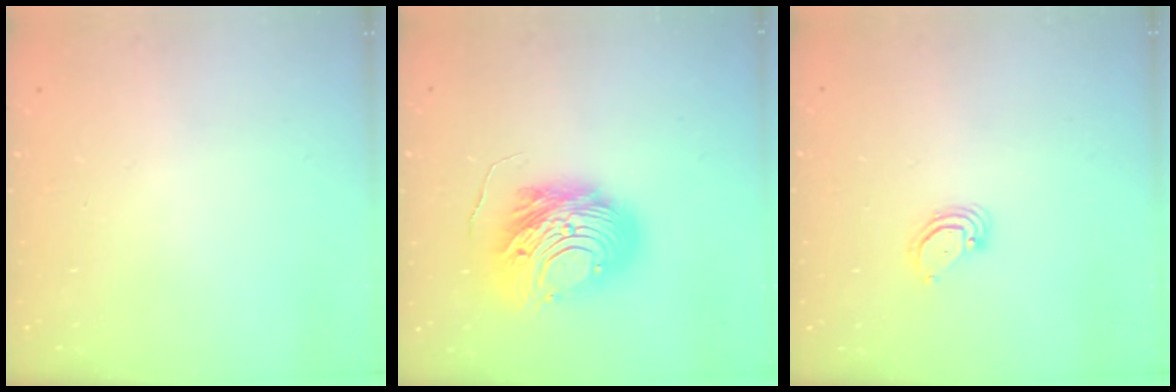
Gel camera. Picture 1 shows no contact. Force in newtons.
{"total": 14.9, "press": 14.8, "slide": 1.4}
{"total": 3.2, "press": 3.2, "slide": 0.2}